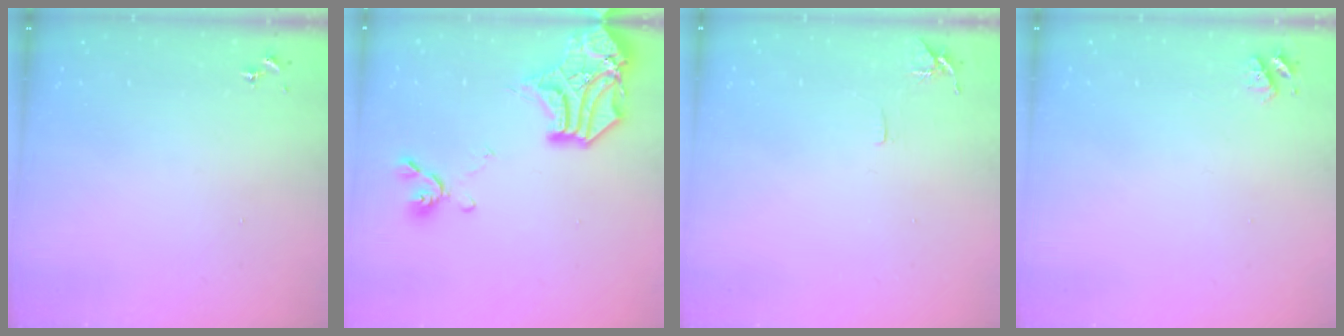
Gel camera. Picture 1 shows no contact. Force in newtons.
{"total": 17.6, "press": 17.6, "slide": 1.5}
{"total": 6.5, "press": 6.4, "slide": 0.7}
{"total": 4.7, "press": 4.7, "slide": 0.7}